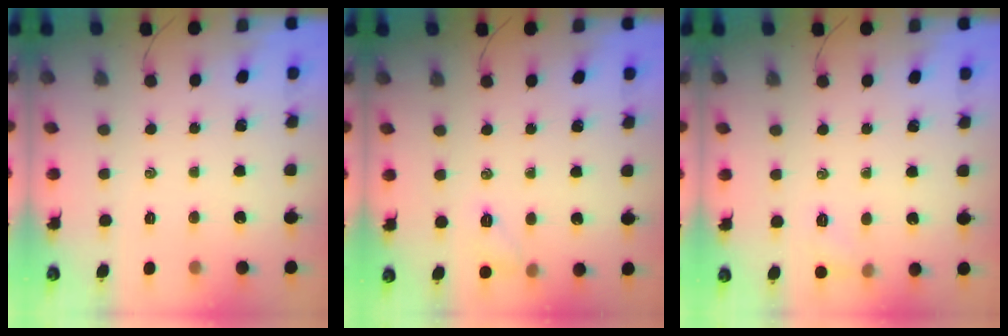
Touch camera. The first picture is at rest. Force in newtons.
{"total": 6.4, "press": 6.3, "slide": 1.3}
{"total": 6.2, "press": 6.0, "slide": 1.6}